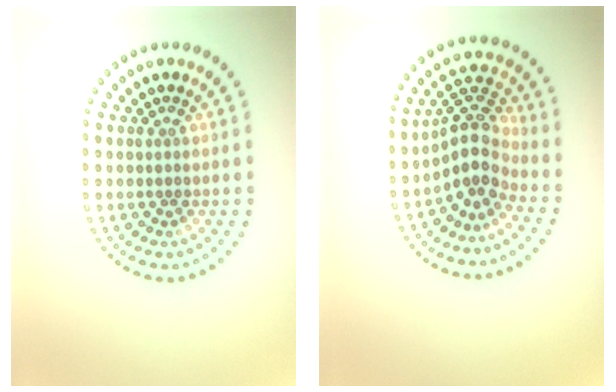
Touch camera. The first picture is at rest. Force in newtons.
{"total": 3.8, "press": 3.0, "slide": 2.3}